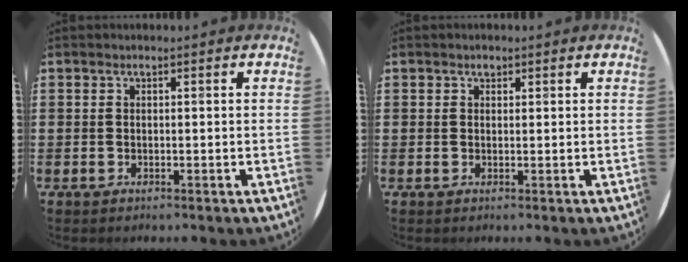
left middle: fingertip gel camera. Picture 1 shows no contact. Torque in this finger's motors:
{"motor_torque": [0.04, 0.03, 0.01, -0.01]}